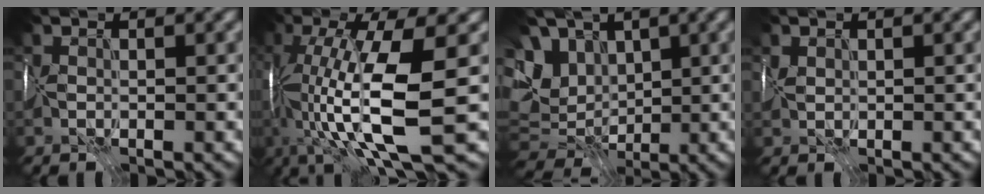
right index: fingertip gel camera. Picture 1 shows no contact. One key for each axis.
{"total": 11.2, "fx": -1.9, "fy": 2.3, "fz": 10.8, "tx": -0.186, "ty": -0.013, "tz": -0.027}
{"total": 9.3, "fx": 1.8, "fy": 7.4, "fz": 5.3, "tx": -0.103, "ty": 0.005, "tz": 0.032}
{"total": 0.7, "fx": 0.6, "fy": 0.1, "fz": -0.3, "tx": 0.013, "ty": -0.001, "tz": 0.012}